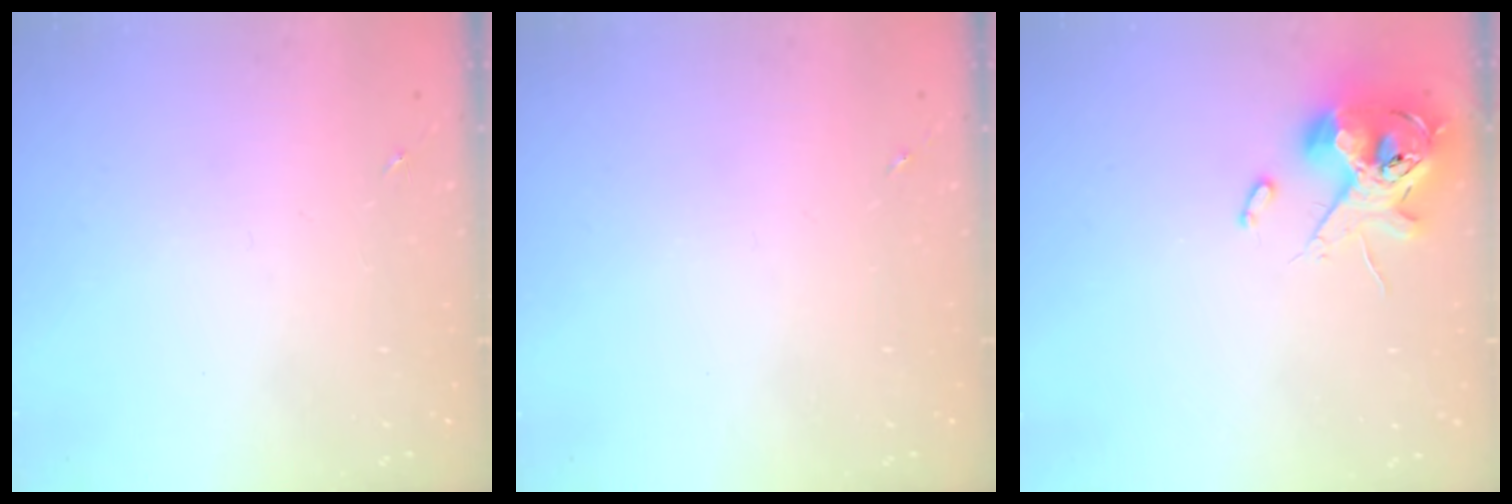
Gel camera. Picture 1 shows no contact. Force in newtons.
{"total": 0.0}
{"total": 13.2, "press": 13.0, "slide": 2.3}